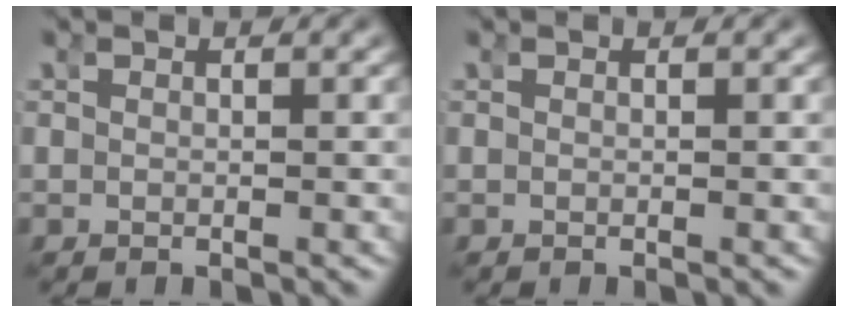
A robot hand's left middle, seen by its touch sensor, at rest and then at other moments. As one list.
[{"total": 0.0}]